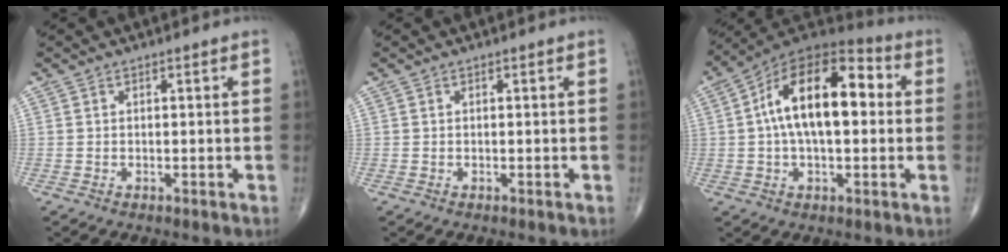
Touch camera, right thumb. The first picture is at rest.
{"total": 0.0}
{"total": 18.7, "force": [2.3, 9.6, 15.9], "torque": [-0.252, 0.039, 0.025]}